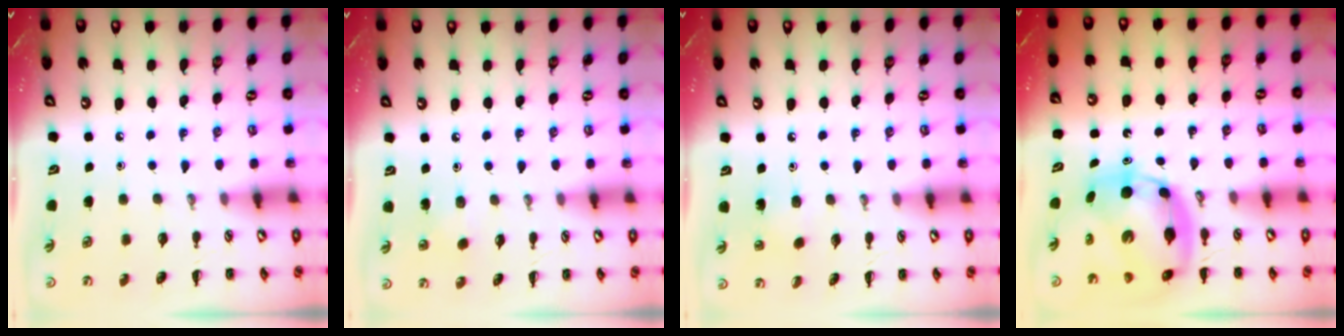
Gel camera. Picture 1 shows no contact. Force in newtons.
{"total": 2.3, "press": 2.2, "slide": 0.8}
{"total": 2.7, "press": 2.6, "slide": 0.9}
{"total": 8.9, "press": 8.6, "slide": 2.4}